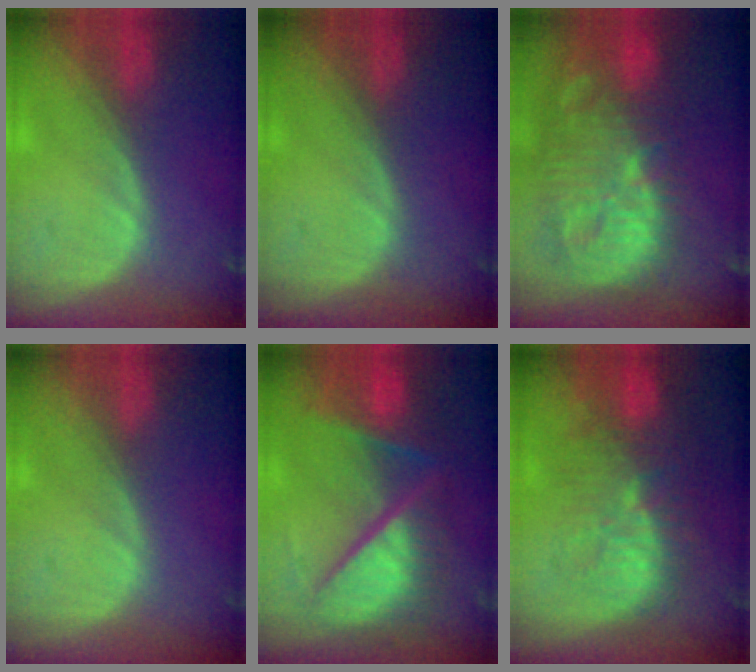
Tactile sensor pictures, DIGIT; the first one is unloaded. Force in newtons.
{"total": 0.0}
{"total": 14.4, "press": 12.5, "slide": 7.1}
{"total": 0.0}
{"total": 11.0, "press": 10.9, "slide": 1.4}
{"total": 11.4, "press": 9.9, "slide": 5.6}